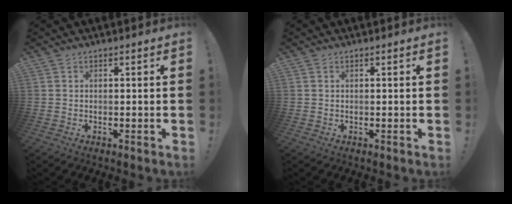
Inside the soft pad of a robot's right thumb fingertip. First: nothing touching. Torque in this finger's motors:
{"motor_torque": [0.08, 0.27, -0.10, 0.03, 0.04]}